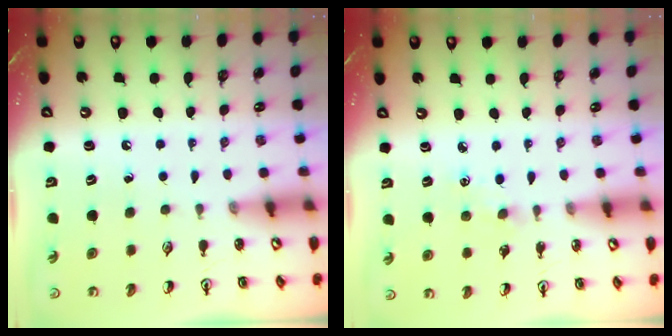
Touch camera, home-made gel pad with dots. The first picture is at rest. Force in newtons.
{"total": 1.9, "press": 1.9, "slide": 0.3}